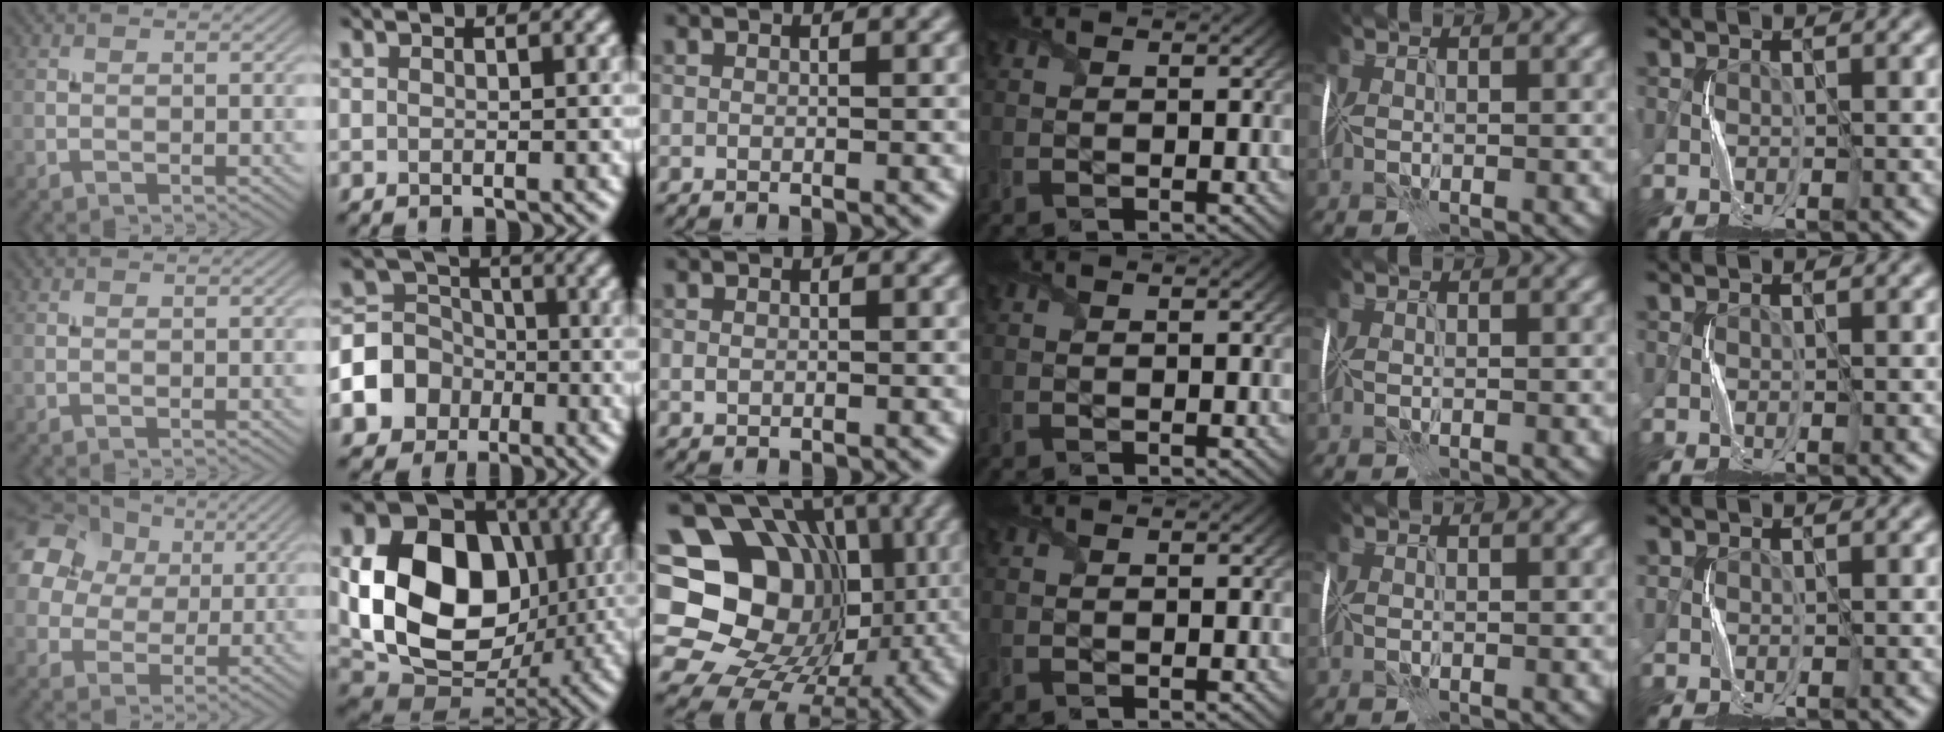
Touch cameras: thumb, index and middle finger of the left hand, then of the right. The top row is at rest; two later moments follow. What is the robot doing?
{"motion": "fold", "object": "shipping label"}